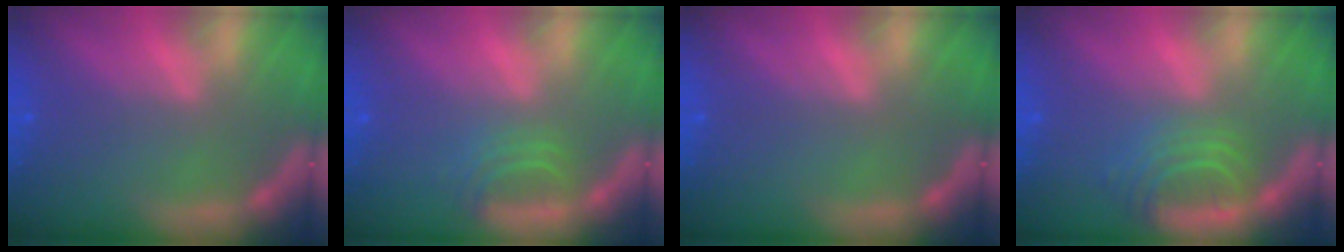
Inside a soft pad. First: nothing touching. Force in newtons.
{"total": 2.5}
{"total": 0.0}
{"total": 4.5}